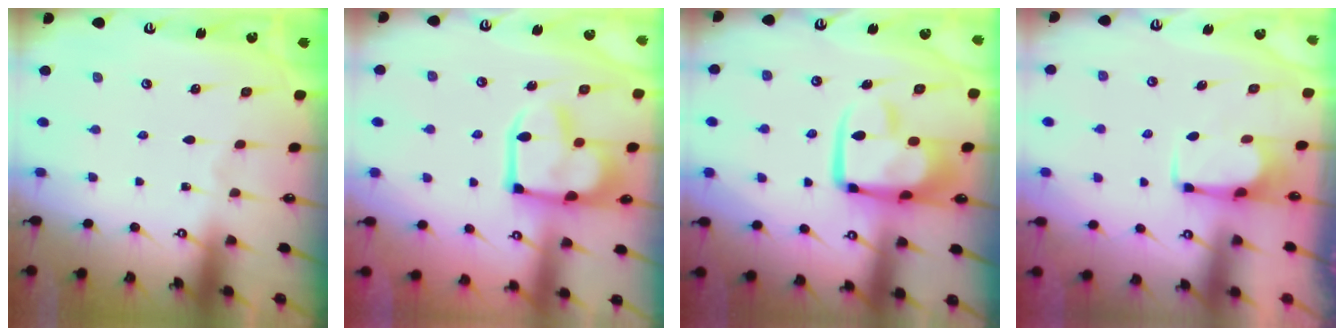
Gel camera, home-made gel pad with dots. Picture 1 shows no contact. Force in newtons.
{"total": 14.6, "press": 14.6, "slide": 1.1}
{"total": 12.9, "press": 12.8, "slide": 1.7}
{"total": 3.0, "press": 3.0, "slide": 0.5}